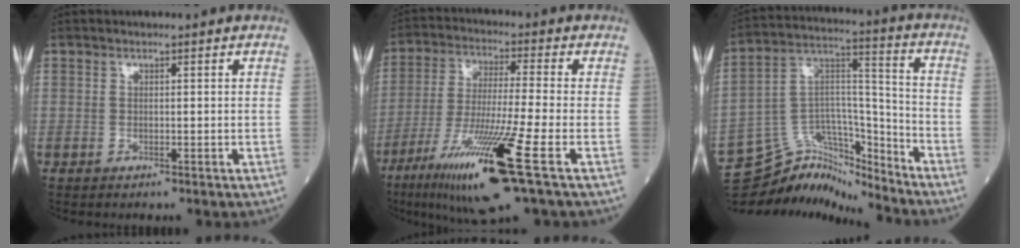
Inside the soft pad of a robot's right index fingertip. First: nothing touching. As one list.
[{"total": 16.3, "force": [-7.8, -0.3, 14.3], "torque": [-0.274, -0.043, -0.142]}, {"total": 14.1, "force": [-13.7, 3.1, 1.8], "torque": [-0.031, 0.068, -0.238]}]